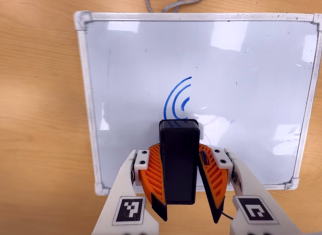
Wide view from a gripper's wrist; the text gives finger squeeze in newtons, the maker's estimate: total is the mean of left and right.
{"total": 10.0, "left": 9.1, "right": 10.9}